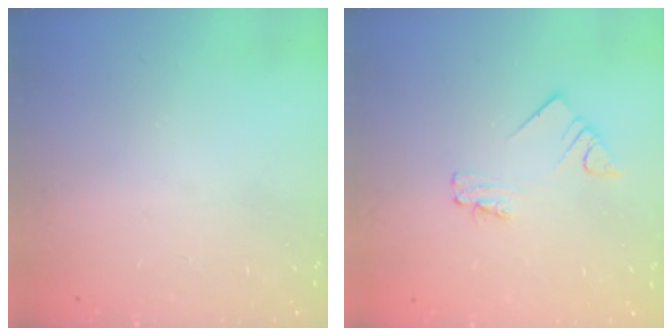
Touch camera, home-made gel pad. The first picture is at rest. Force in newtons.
{"total": 2.0, "press": 2.0, "slide": 0.3}